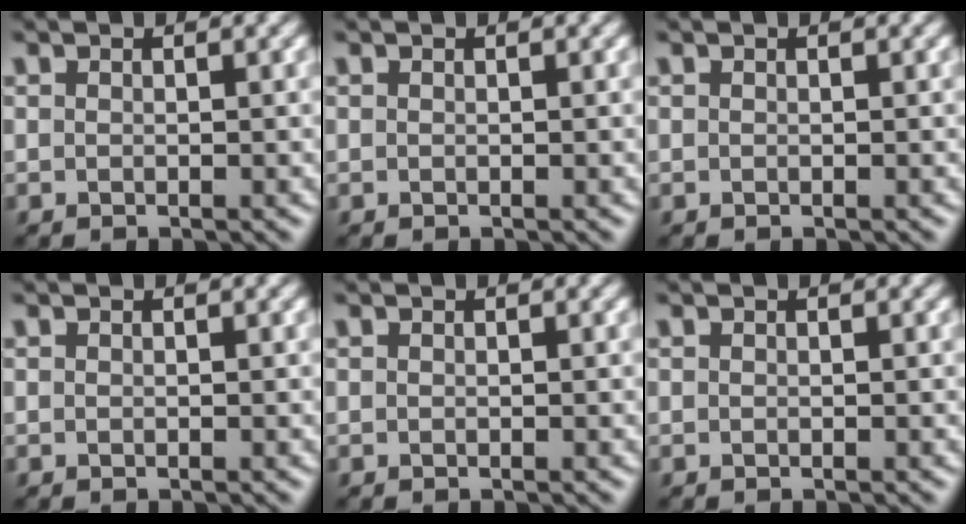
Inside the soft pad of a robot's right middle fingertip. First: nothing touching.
{"total": 0.0}
{"total": 0.0}
{"total": 0.0}
{"total": 0.0}
{"total": 0.0}